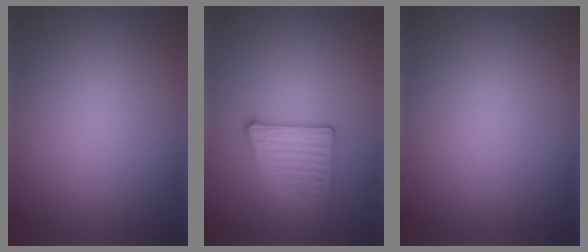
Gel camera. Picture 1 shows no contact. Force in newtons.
{"total": 2.7, "press": 2.6, "slide": 0.8}
{"total": 0.0}